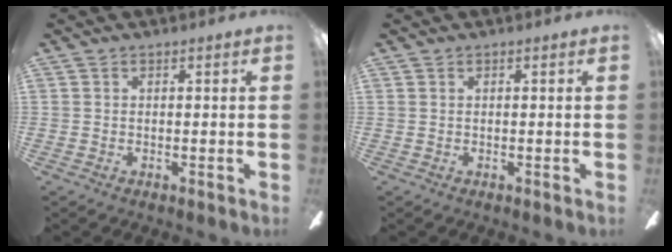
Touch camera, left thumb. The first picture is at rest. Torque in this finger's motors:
{"motor_torque": [0.00, 0.00, 0.12, 0.08, 0.00]}